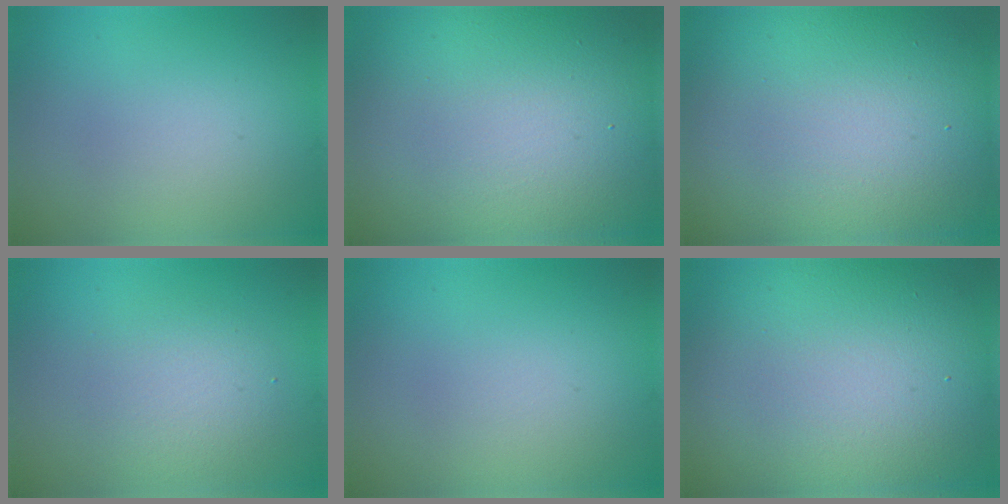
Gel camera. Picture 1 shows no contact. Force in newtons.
{"total": 17.9, "press": 17.8, "slide": 1.3}
{"total": 17.2, "press": 17.2, "slide": 0.7}
{"total": 2.9, "press": 2.9, "slide": 0.1}
{"total": 0.0}
{"total": 14.2, "press": 14.1, "slide": 1.2}